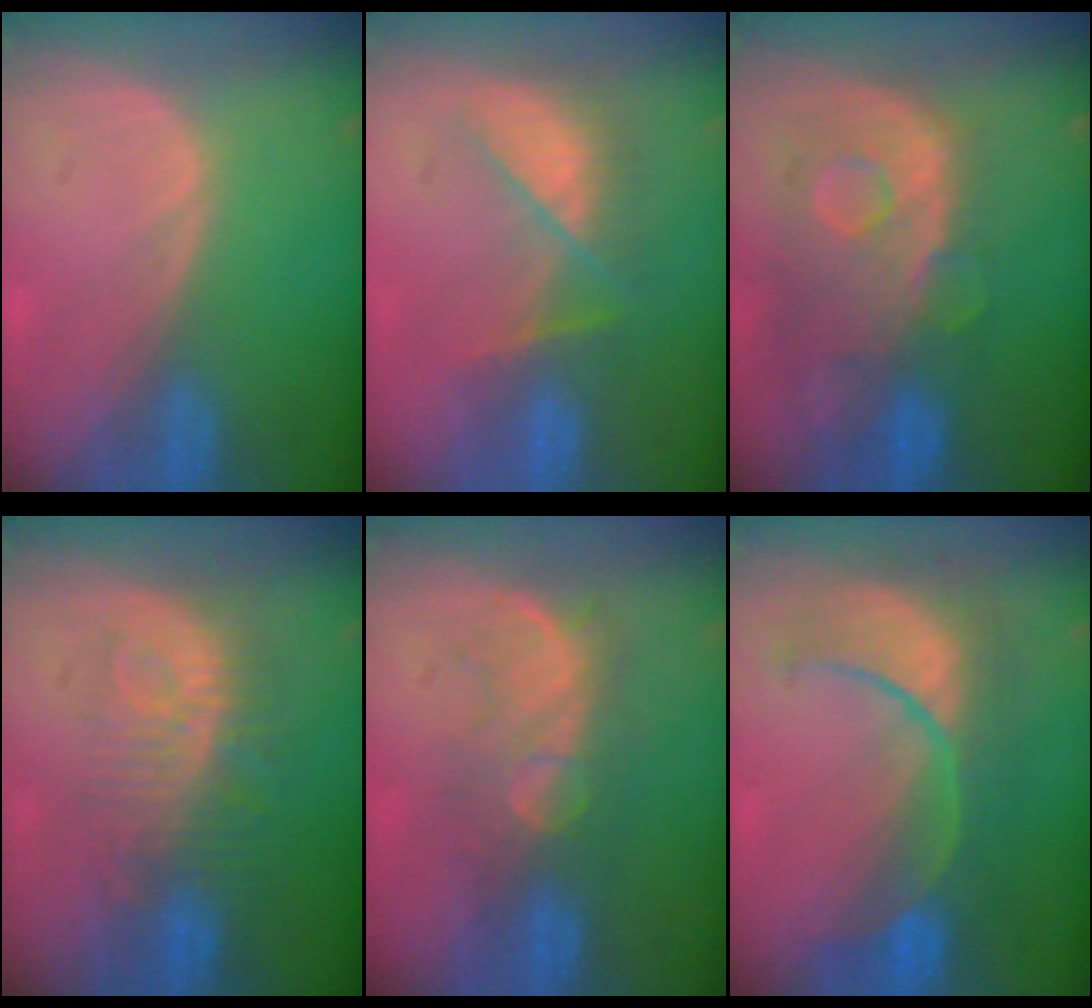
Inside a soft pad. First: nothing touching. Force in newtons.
{"total": 7.4, "press": 6.8, "slide": 3.0}
{"total": 11.3, "press": 9.8, "slide": 5.6}
{"total": 9.7, "press": 8.7, "slide": 4.1}
{"total": 7.8, "press": 7.7, "slide": 1.5}
{"total": 9.4, "press": 9.4, "slide": 0.7}